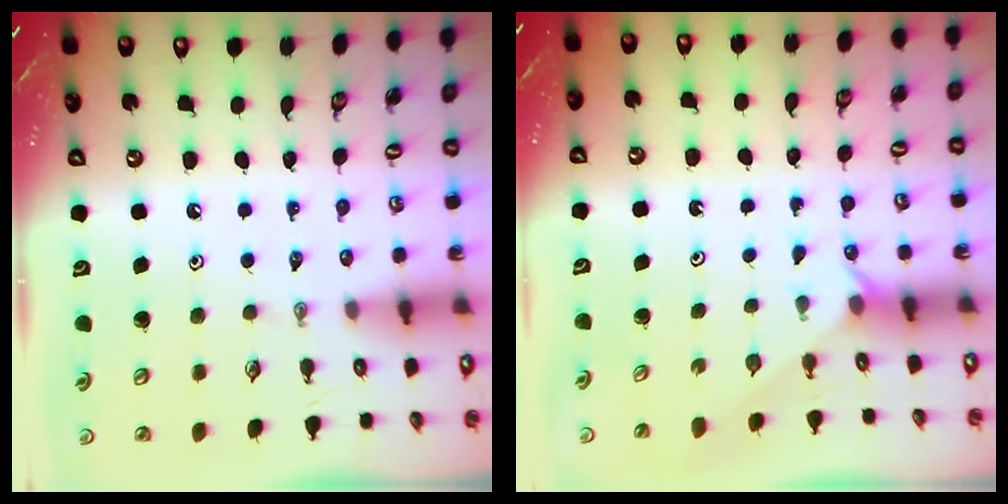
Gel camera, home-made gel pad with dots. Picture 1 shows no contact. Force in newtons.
{"total": 1.8, "press": 1.8, "slide": 0.2}